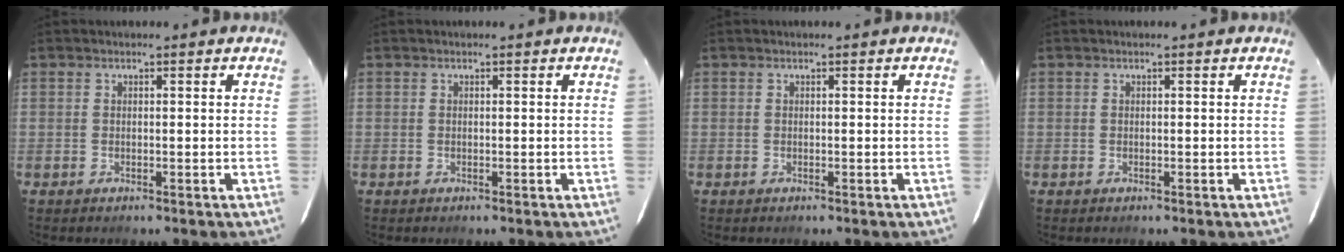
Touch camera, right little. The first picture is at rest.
{"total": 0.0}
{"total": 0.0}
{"total": 0.0}